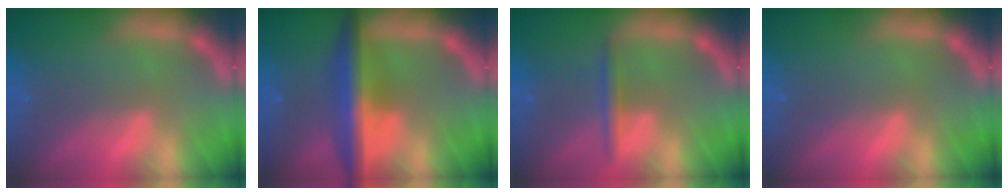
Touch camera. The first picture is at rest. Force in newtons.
{"total": 7.1}
{"total": 1.9}
{"total": 0.0}